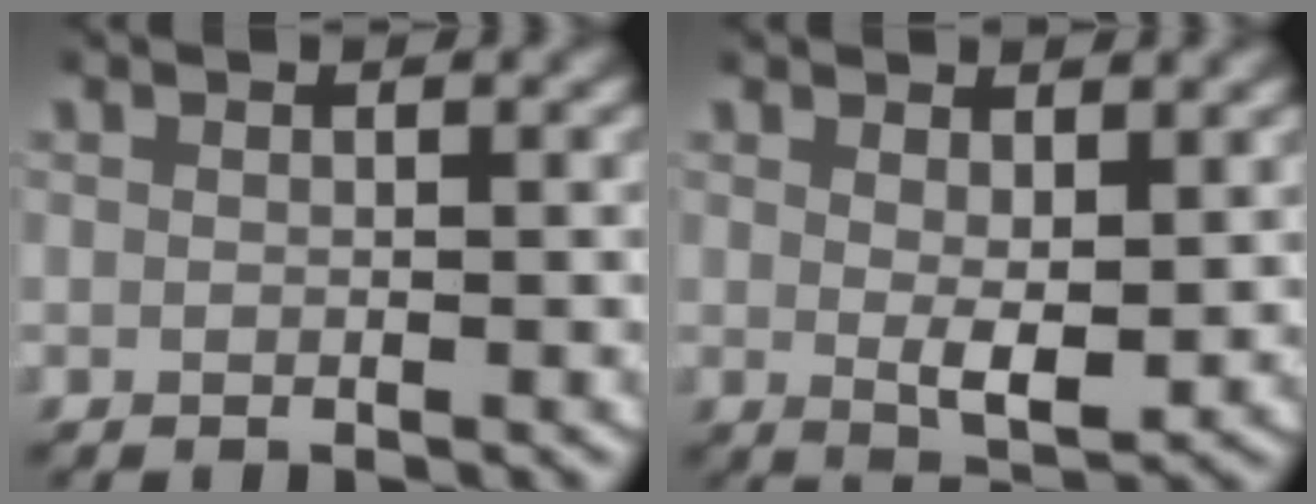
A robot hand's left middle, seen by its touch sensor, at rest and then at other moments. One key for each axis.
{"total": 3.0, "fx": 1.0, "fy": 1.1, "fz": 2.6, "tx": -0.047, "ty": -0.019, "tz": 0.023}